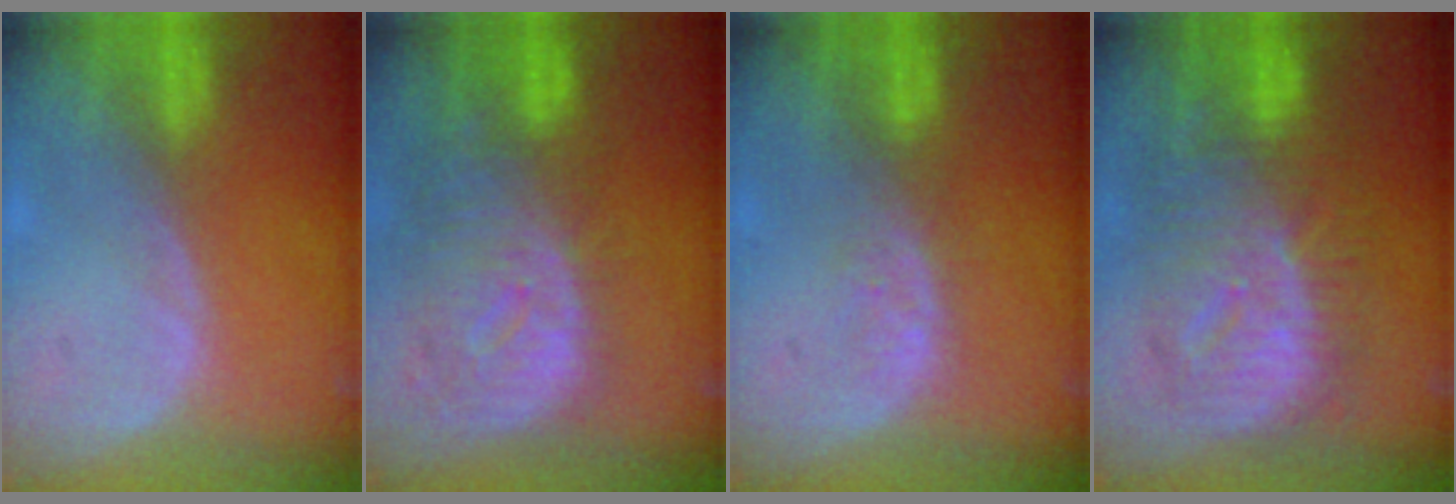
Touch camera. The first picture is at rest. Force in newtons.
{"total": 11.9, "press": 10.2, "slide": 6.1}
{"total": 2.8, "press": 2.8, "slide": 0.3}
{"total": 12.3, "press": 12.3, "slide": 1.1}